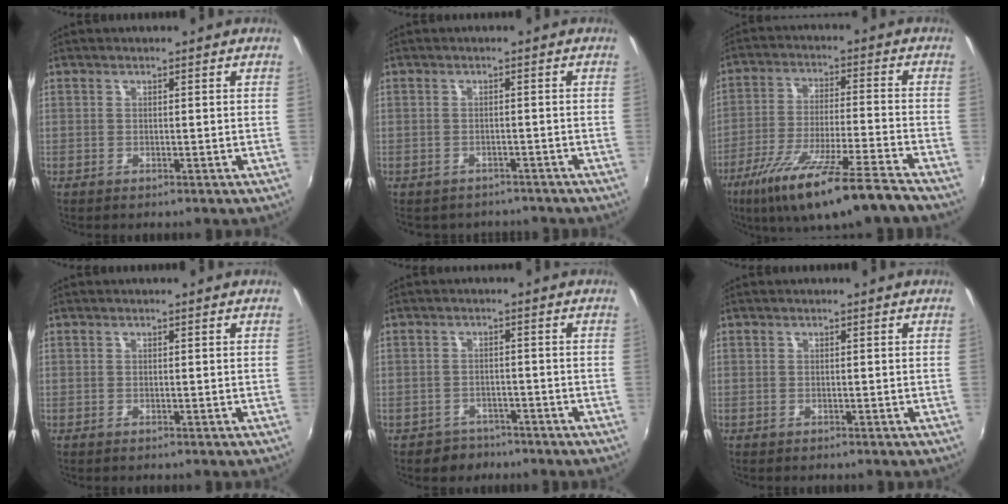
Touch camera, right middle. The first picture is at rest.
{"total": 4.7, "force": [-4.0, 2.3, 1.1], "torque": [-0.027, -0.018, -0.052]}
{"total": 17.0, "force": [-12.6, 0.6, 11.4], "torque": [-0.221, -0.049, -0.213]}
{"total": 0.0}
{"total": 4.1, "force": [-3.0, 2.8, 0.1], "torque": [-0.016, 0.007, -0.047]}
{"total": 0.0}